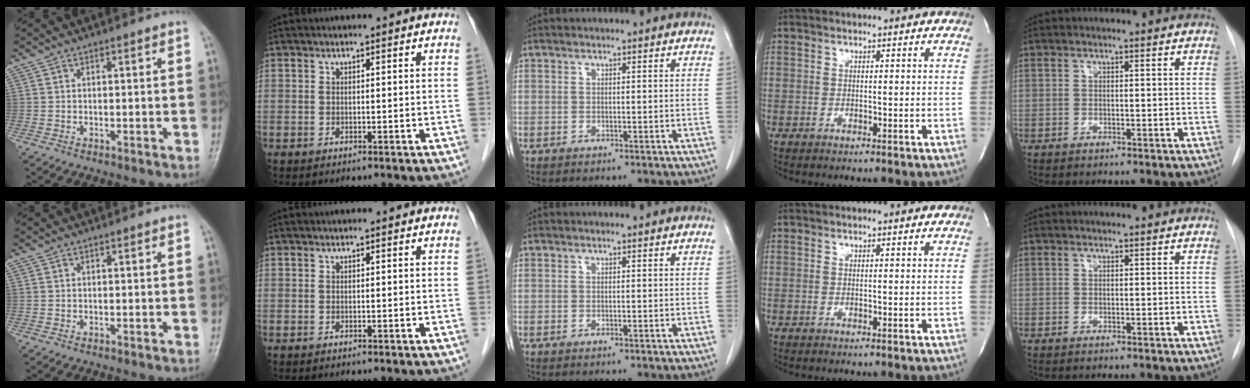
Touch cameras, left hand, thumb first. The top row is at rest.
{}